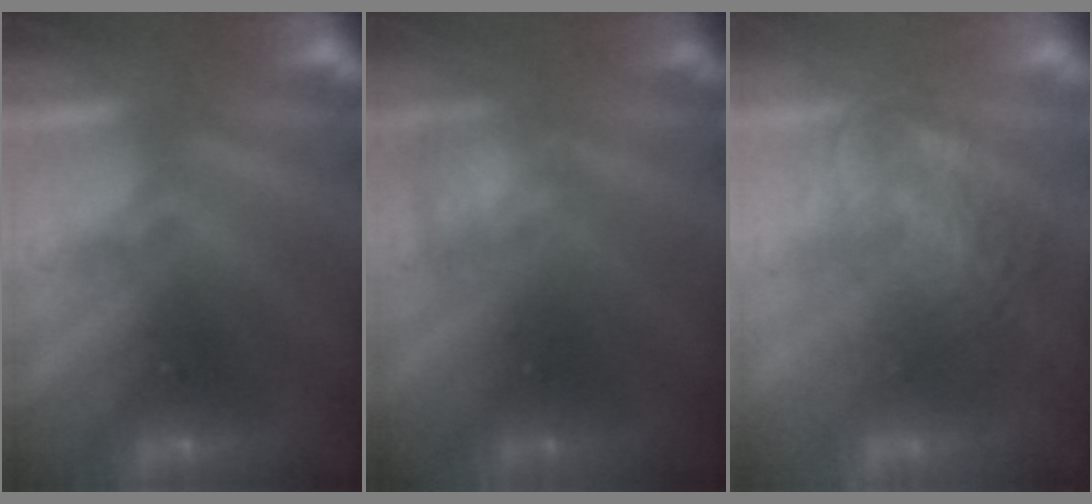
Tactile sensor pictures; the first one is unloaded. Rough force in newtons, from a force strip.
{"total": 2.4}
{"total": 3.6}